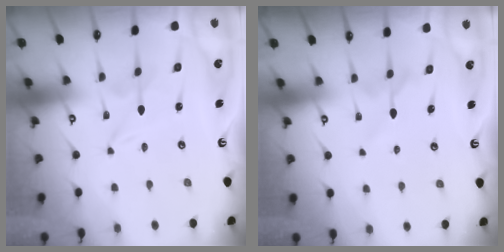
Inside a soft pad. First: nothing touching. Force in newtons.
{"total": 6.3, "press": 6.2, "slide": 0.8}